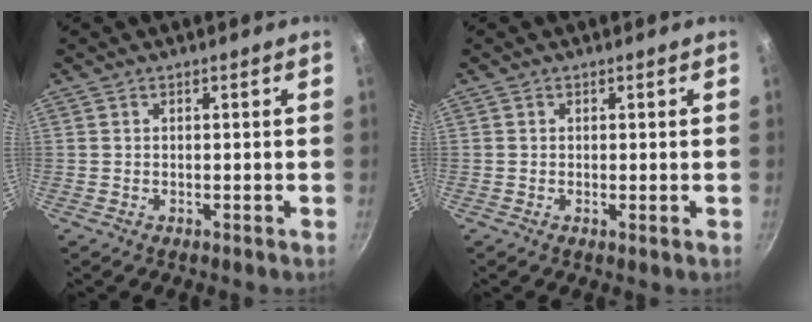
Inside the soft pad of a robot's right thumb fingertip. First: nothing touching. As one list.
[{"total": 0.6, "force": [0.0, 0.2, 0.6], "torque": [-0.012, -0.003, -0.002]}]